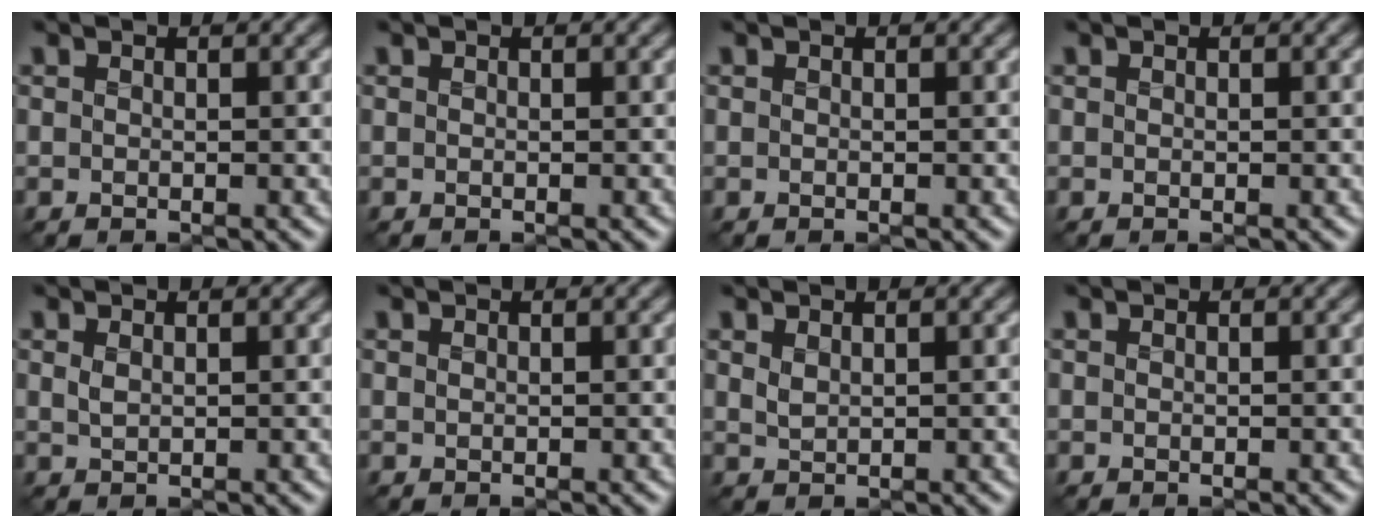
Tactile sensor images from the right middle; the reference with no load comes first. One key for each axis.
{"total": 0.0}
{"total": 0.0}
{"total": 0.0}
{"total": 0.6, "fx": 0.3, "fy": 0.3, "fz": 0.5, "tx": -0.017, "ty": 0.001, "tz": 0.007}
{"total": 0.0}
{"total": 0.9, "fx": 0.6, "fy": 0.3, "fz": 0.6, "tx": -0.019, "ty": -0.001, "tz": 0.014}
{"total": 0.0}